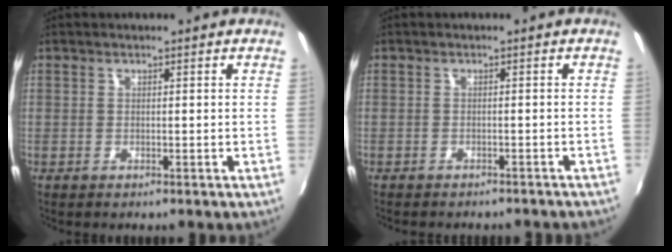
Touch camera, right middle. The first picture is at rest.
{"total": 6.3, "force": [-5.6, 1.6, 2.3], "torque": [-0.055, -0.016, -0.071]}